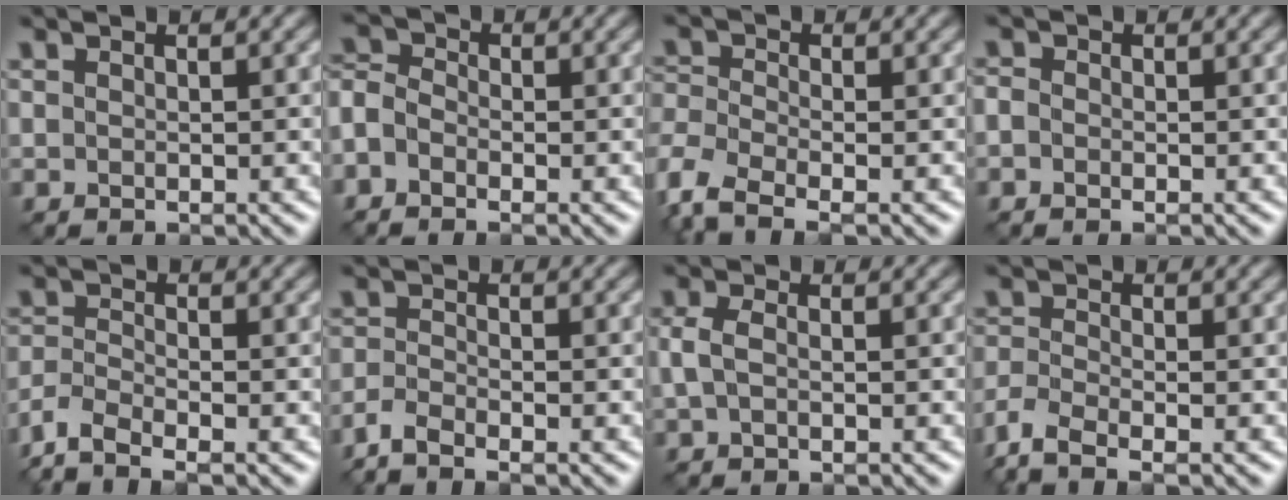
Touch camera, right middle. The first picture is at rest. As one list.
[{"total": 2.9, "force": [-1.4, 2.1, 1.5], "torque": [-0.038, 0.004, -0.040]}, {"total": 5.3, "force": [-3.4, 2.3, 3.3], "torque": [-0.091, -0.012, -0.079]}, {"total": 1.0, "force": [-0.5, 0.8, 0.4], "torque": [-0.007, -0.001, -0.013]}, {"total": 3.1, "force": [-2.7, 0.5, 1.6], "torque": [-0.041, -0.005, -0.068]}, {"total": 1.8, "force": [-1.6, 0.1, 0.8], "torque": [-0.024, -0.001, -0.043]}, {"total": 2.0, "force": [-0.1, 1.2, 1.6], "torque": [-0.046, 0.004, -0.004]}, {"total": 3.3, "force": [-2.6, 0.7, 1.9], "torque": [-0.052, -0.009, -0.068]}]